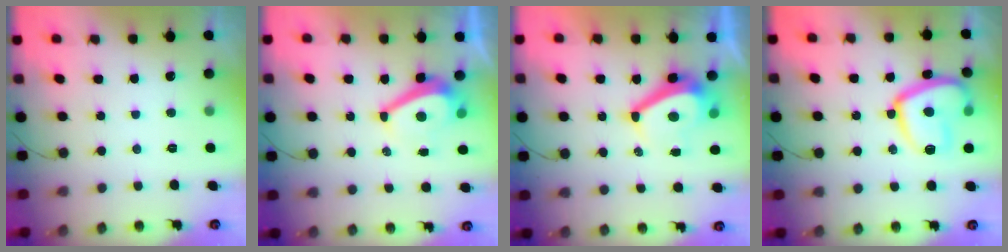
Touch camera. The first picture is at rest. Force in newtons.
{"total": 6.7, "press": 6.6, "slide": 0.9}
{"total": 8.8, "press": 8.7, "slide": 1.1}
{"total": 15.7, "press": 15.5, "slide": 1.8}